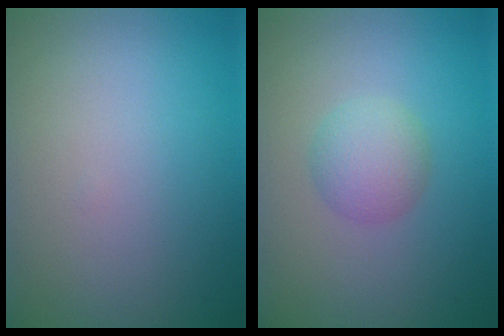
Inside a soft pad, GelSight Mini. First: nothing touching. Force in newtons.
{"total": 2.5, "press": 2.5, "slide": 0.1}